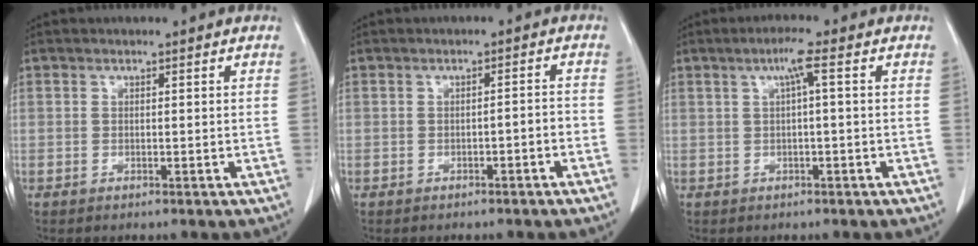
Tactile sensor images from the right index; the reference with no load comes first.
{"total": 1.5, "force": [-0.8, 0.4, 1.2], "torque": [-0.020, 0.007, -0.009]}
{"total": 3.0, "force": [0.8, -0.3, 2.9], "torque": [-0.055, 0.010, 0.014]}